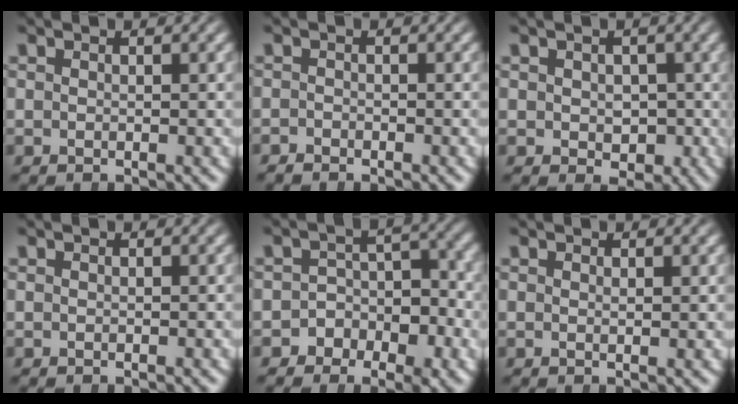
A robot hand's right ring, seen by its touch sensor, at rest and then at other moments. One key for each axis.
{"total": 0.9, "fx": -0.8, "fy": -0.2, "fz": -0.4, "tx": 0.012, "ty": -0.007, "tz": -0.014}
{"total": 2.5, "fx": -0.4, "fy": 2.2, "fz": 1.1, "tx": 0.002, "ty": -0.016, "tz": 0.004}
{"total": 0.0}
{"total": 4.8, "fx": -1.8, "fy": 3.9, "fz": 2.2, "tx": -0.018, "ty": 0.002, "tz": -0.037}
{"total": 0.6, "fx": 0.4, "fy": -0.4, "fz": 0.3, "tx": -0.002, "ty": -0.005, "tz": 0.008}